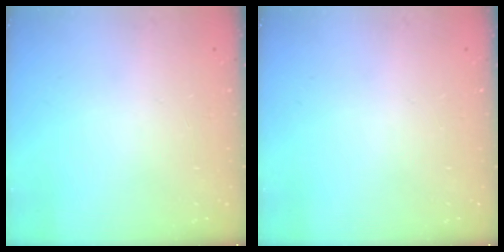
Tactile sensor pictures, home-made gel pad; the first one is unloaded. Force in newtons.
{"total": 0.0}